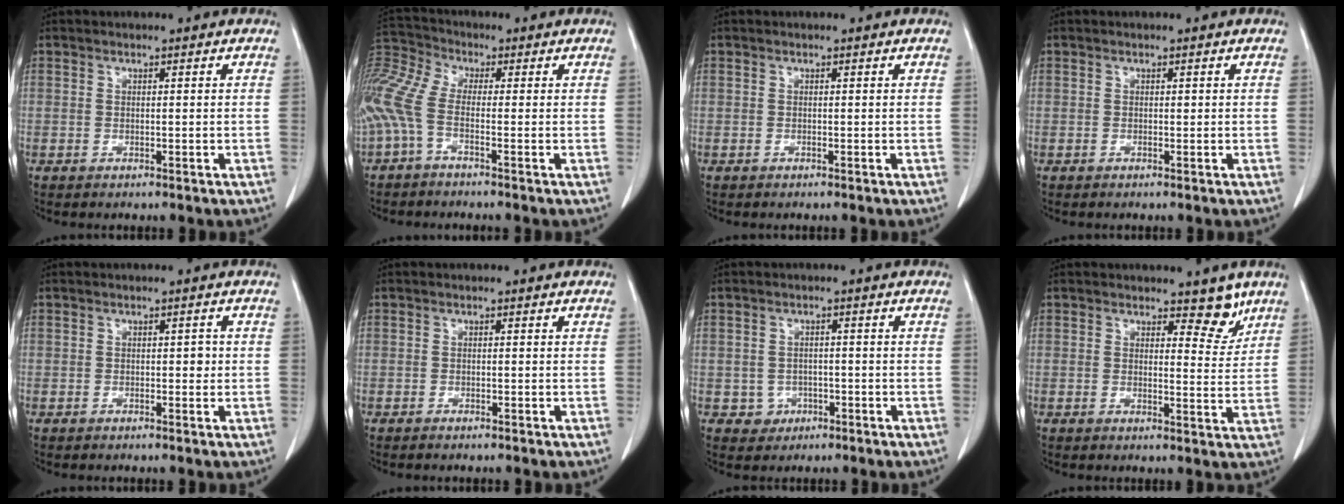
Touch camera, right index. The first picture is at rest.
{"total": 9.9, "force": [-2.6, 3.2, 9.0], "torque": [-0.237, 0.023, -0.061]}
{"total": 0.0}
{"total": 0.0}
{"total": 1.2, "force": [0.0, 0.7, 1.0], "torque": [-0.009, 0.005, -0.002]}
{"total": 0.8, "force": [-0.7, 0.0, 0.3], "torque": [-0.008, -0.002, -0.009]}
{"total": 2.8, "force": [-1.0, 2.7, 0.0], "torque": [0.010, 0.013, -0.009]}
{"total": 4.1, "force": [3.2, 1.9, 1.7], "torque": [-0.004, -0.015, 0.037]}